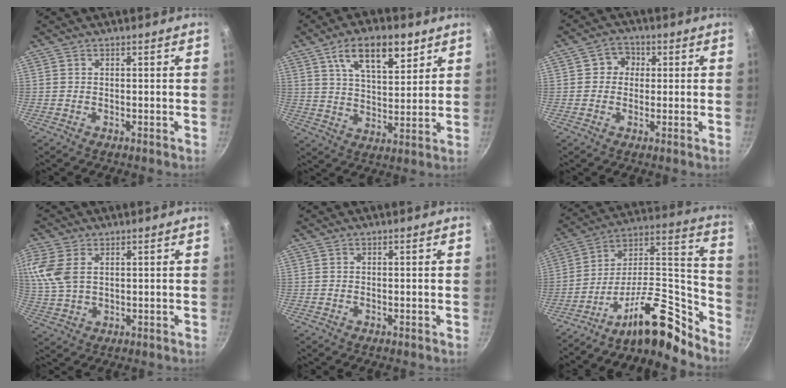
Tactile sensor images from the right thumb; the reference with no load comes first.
{"total": 13.0, "force": [7.0, 5.9, 9.3], "torque": [-0.124, -0.027, 0.117]}
{"total": 4.3, "force": [0.7, 3.9, 1.6], "torque": [0.007, 0.004, 0.003]}
{"total": 8.4, "force": [2.6, 5.2, 6.0], "torque": [-0.131, 0.000, 0.055]}
{"total": 0.0}
{"total": 18.9, "force": [-14.5, 5.8, 10.7], "torque": [-0.114, 0.128, -0.258]}